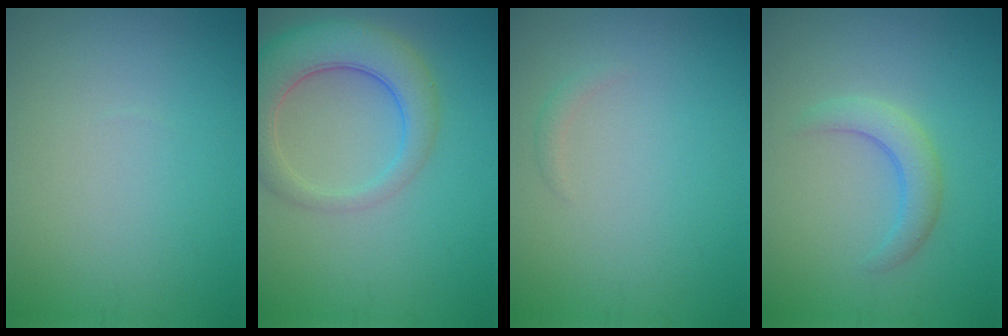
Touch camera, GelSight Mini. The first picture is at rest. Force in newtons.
{"total": 6.3, "press": 6.3, "slide": 0.6}
{"total": 0.7, "press": 0.7, "slide": 0.1}
{"total": 2.6, "press": 2.6, "slide": 0.2}